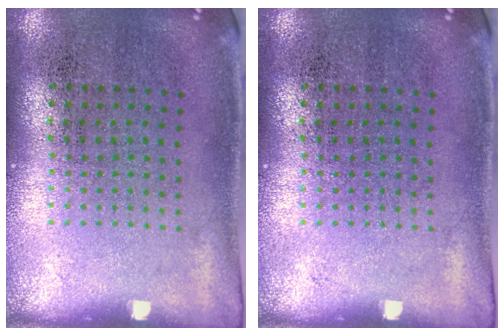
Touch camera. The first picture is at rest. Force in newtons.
{"total": 0.0}